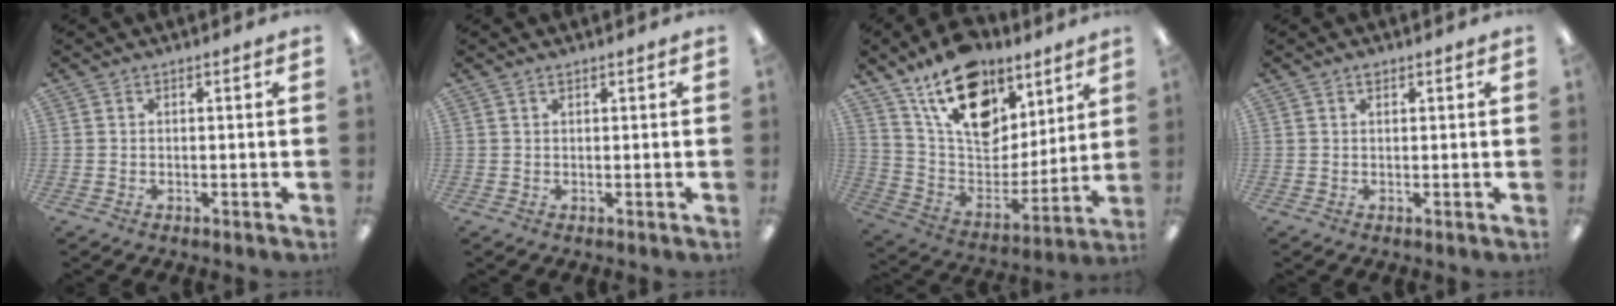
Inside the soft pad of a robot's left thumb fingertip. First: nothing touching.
{"total": 0.8, "force": [0.6, 0.3, 0.4], "torque": [-0.010, 0.003, 0.010]}
{"total": 19.7, "force": [12.9, 11.2, 9.8], "torque": [-0.172, -0.072, 0.232]}
{"total": 1.0, "force": [0.6, 0.5, 0.5], "torque": [-0.012, 0.002, 0.011]}